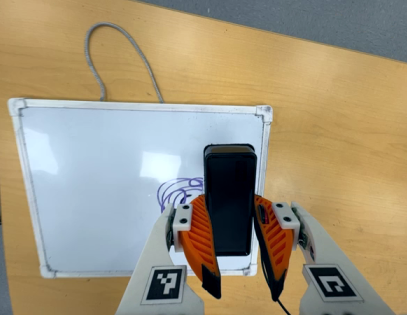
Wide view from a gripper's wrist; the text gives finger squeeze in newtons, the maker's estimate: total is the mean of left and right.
{"total": 9.4, "left": 7.1, "right": 11.6}